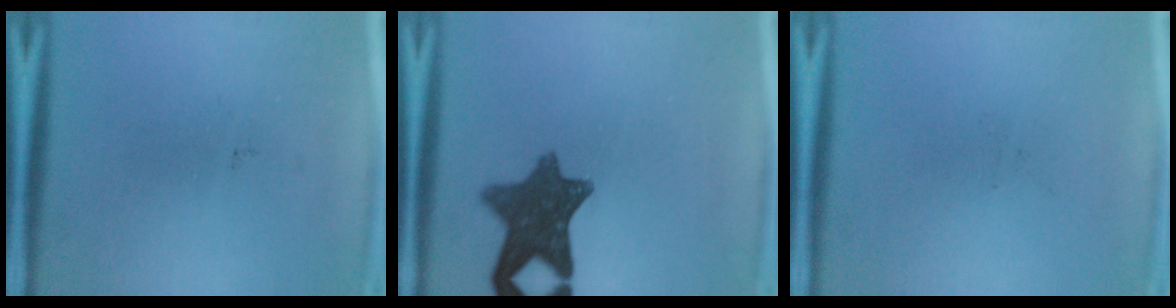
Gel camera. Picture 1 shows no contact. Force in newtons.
{"total": 10.4}
{"total": 0.0}